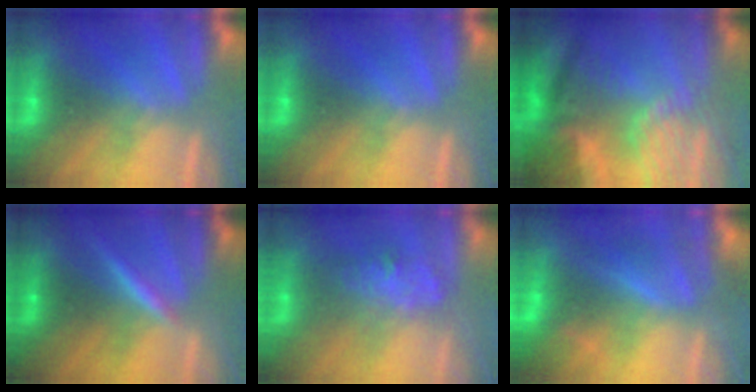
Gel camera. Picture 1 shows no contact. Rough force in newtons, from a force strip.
{"total": 0.0}
{"total": 8.9}
{"total": 3.4}
{"total": 2.6}
{"total": 4.4}